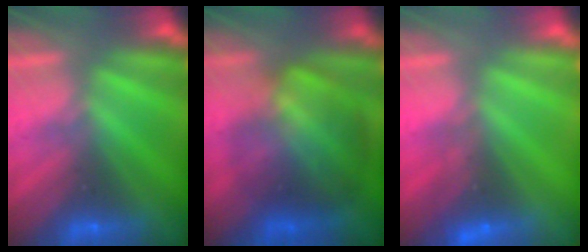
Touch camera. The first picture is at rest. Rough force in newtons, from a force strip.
{"total": 7.9}
{"total": 2.4}